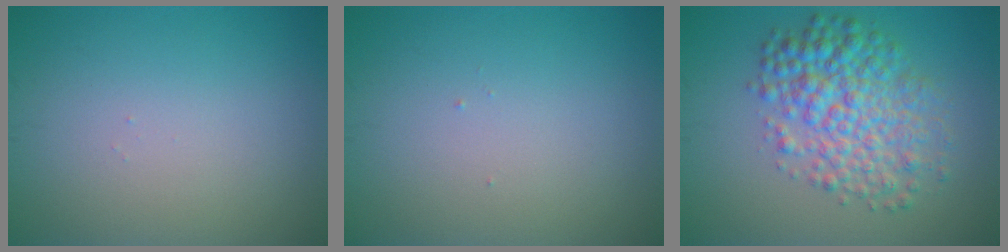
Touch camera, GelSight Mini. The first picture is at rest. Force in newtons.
{"total": 0.0}
{"total": 6.2, "press": 6.2, "slide": 0.0}